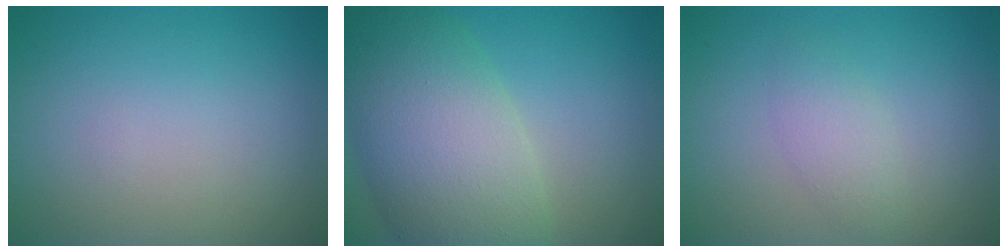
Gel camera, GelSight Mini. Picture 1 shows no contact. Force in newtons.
{"total": 10.0, "press": 10.0, "slide": 0.6}
{"total": 1.7, "press": 1.7, "slide": 0.1}